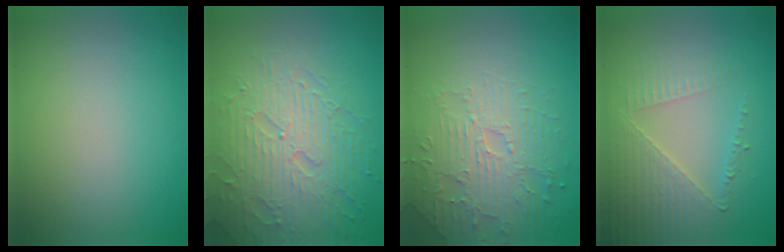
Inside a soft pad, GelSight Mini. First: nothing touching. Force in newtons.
{"total": 7.3, "press": 5.8, "slide": 4.4}
{"total": 4.7, "press": 4.0, "slide": 2.5}
{"total": 3.8, "press": 3.7, "slide": 0.6}